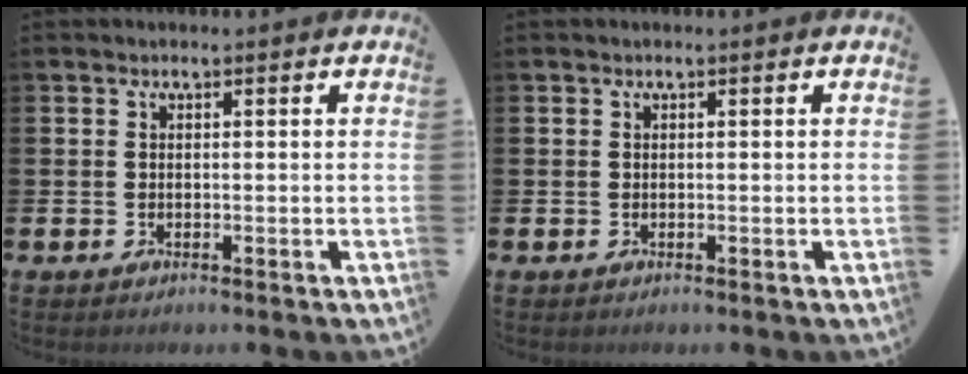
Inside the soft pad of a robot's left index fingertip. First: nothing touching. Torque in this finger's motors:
{"motor_torque": [-0.01, 0.00, -0.01, 0.00]}